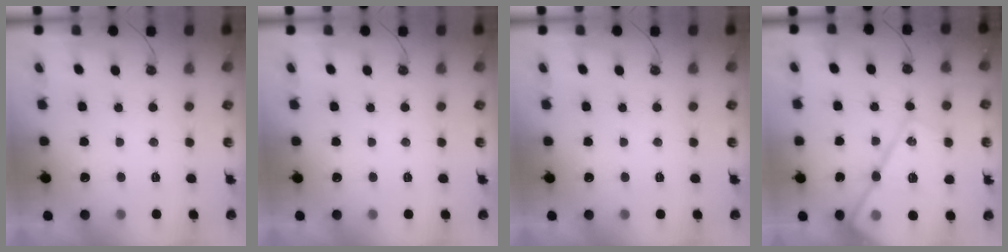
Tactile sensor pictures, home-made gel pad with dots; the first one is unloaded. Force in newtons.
{"total": 0.0}
{"total": 0.0}
{"total": 18.3, "press": 18.3, "slide": 1.4}